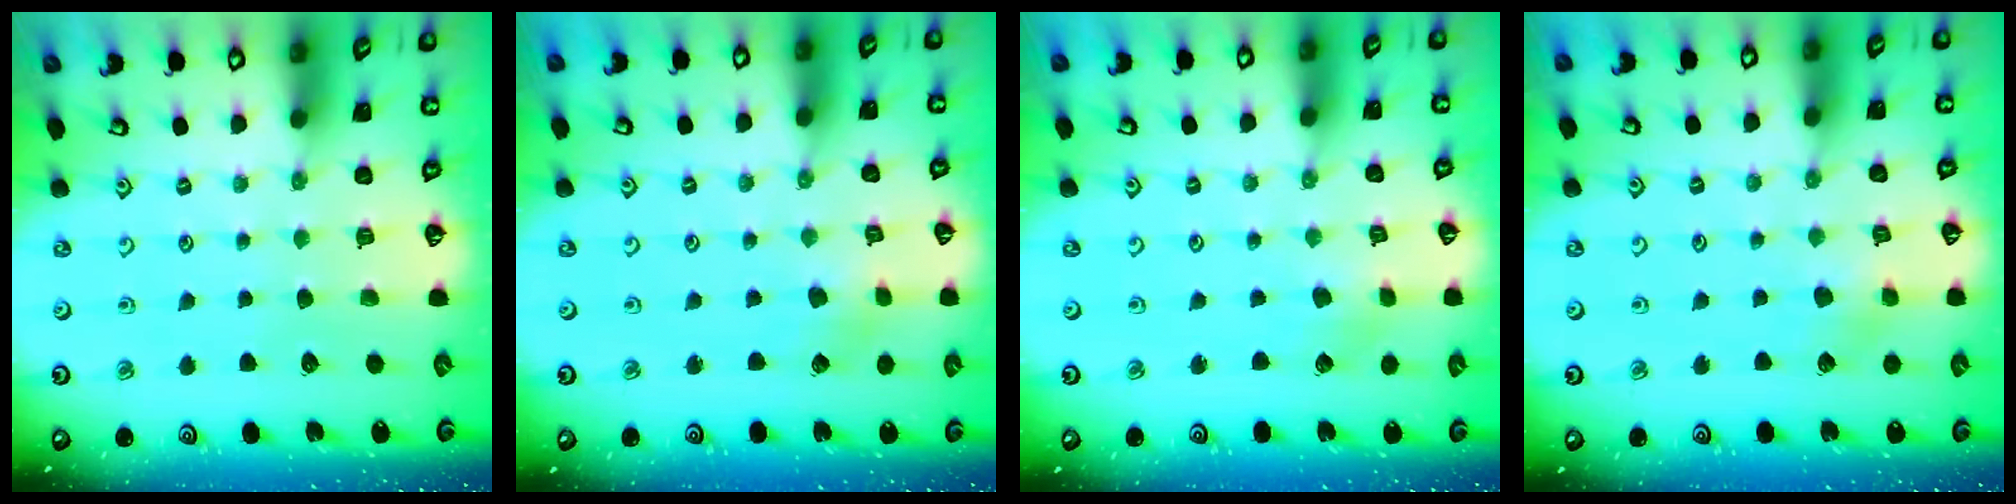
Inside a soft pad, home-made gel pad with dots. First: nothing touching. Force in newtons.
{"total": 2.3, "press": 2.2, "slide": 0.4}
{"total": 2.3, "press": 2.3, "slide": 0.3}
{"total": 5.4, "press": 5.3, "slide": 0.8}